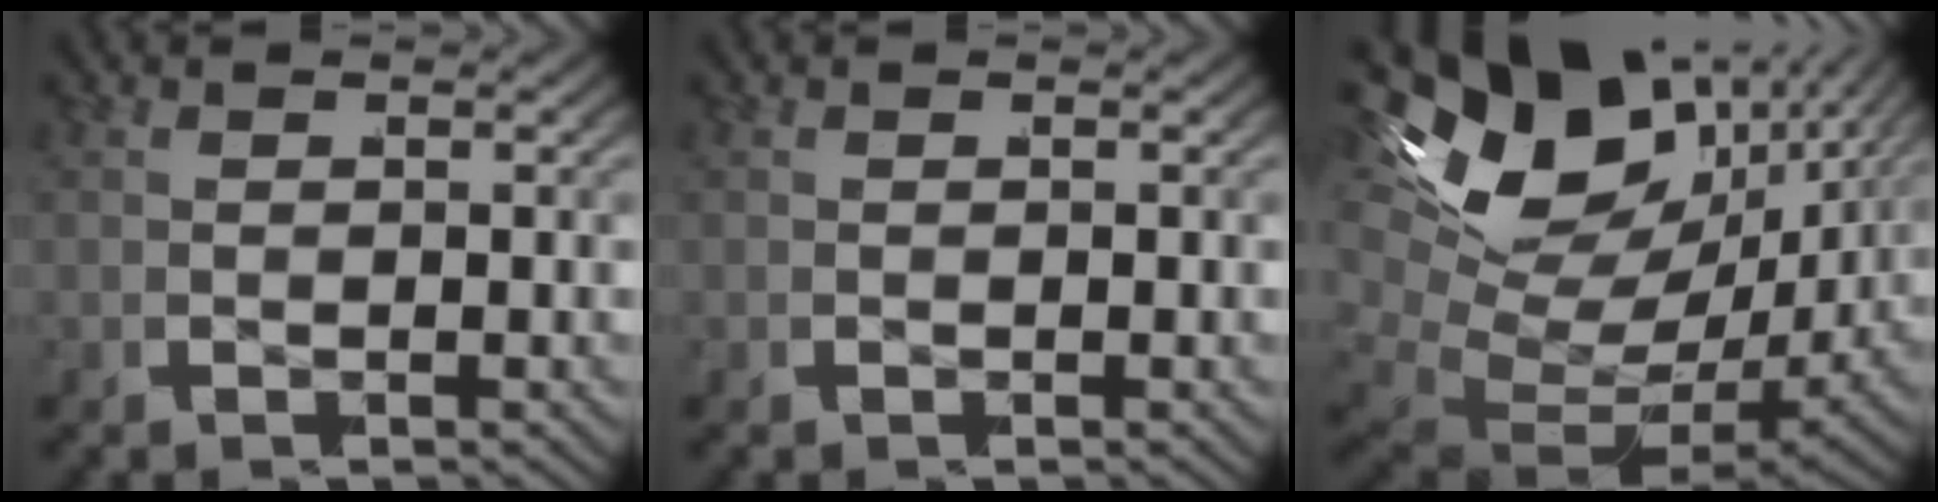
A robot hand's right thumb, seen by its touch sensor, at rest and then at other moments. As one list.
[{"total": 0.0}, {"total": 13.6, "force": [0.2, 9.5, 9.7], "torque": [-0.195, -0.039, 0.008]}]